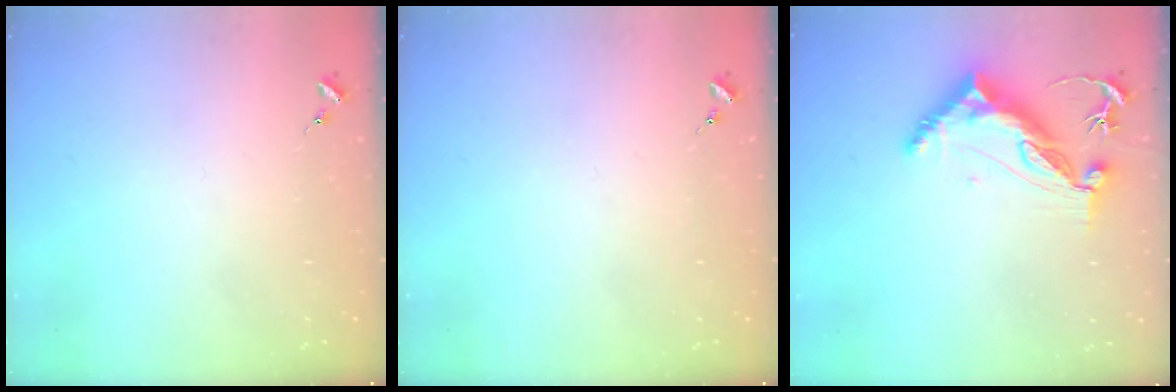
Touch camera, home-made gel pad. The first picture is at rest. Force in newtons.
{"total": 0.0}
{"total": 10.7, "press": 10.6, "slide": 1.2}